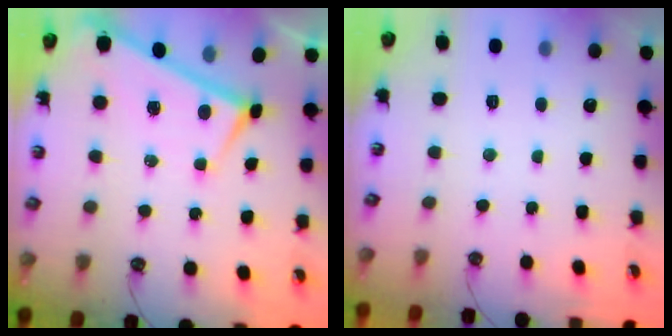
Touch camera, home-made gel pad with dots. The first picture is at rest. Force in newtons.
{"total": 0.0}